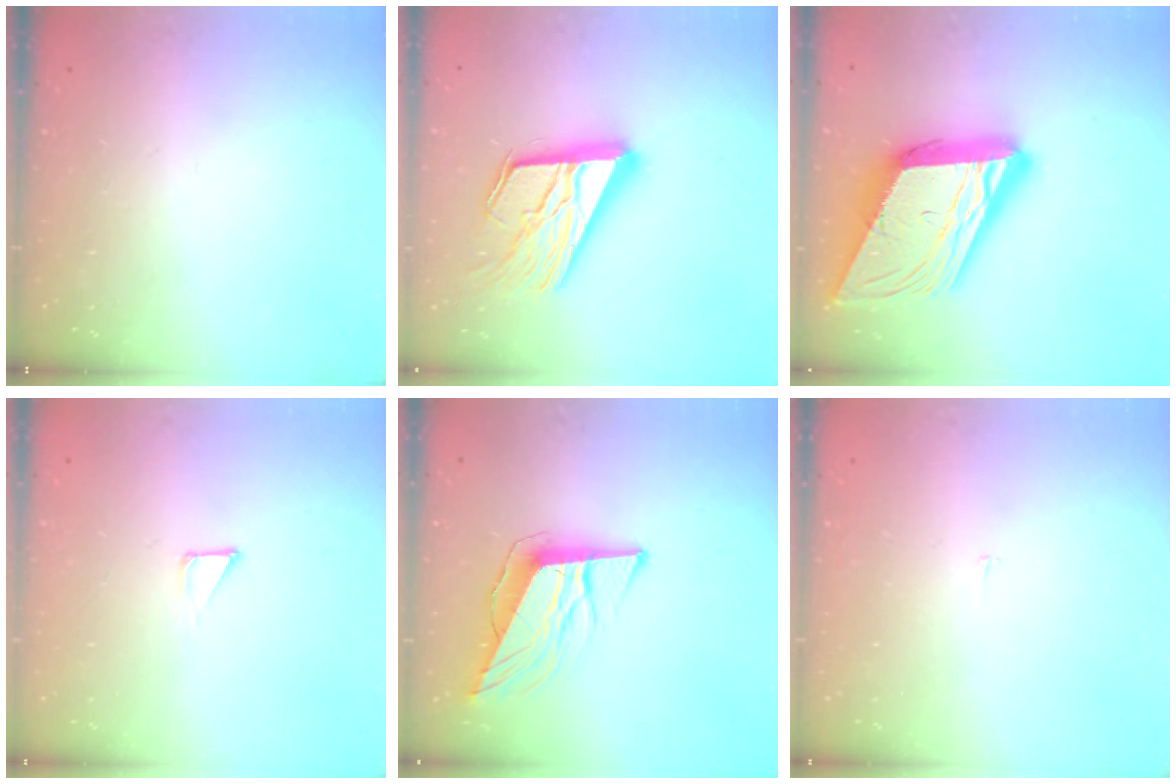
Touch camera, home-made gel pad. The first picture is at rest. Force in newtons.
{"total": 20.9, "press": 20.8, "slide": 2.2}
{"total": 27.2, "press": 26.9, "slide": 4.5}
{"total": 1.3, "press": 1.3, "slide": 0.0}
{"total": 11.2, "press": 10.6, "slide": 3.7}
{"total": 2.2, "press": 2.2, "slide": 0.2}